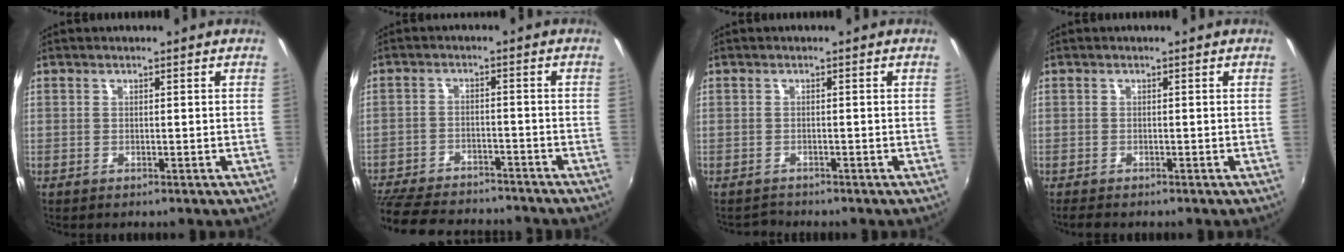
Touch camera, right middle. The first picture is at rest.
{"total": 18.5, "force": [-15.8, 5.9, 7.6], "torque": [-0.178, -0.016, -0.234]}
{"total": 1.3, "force": [-1.3, 0.1, -0.3], "torque": [0.000, 0.002, -0.021]}
{"total": 1.6, "force": [-1.4, 0.6, 0.5], "torque": [-0.015, -0.005, -0.025]}